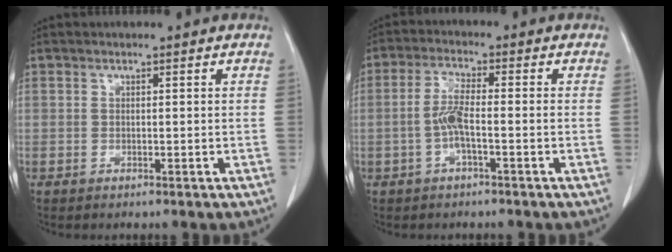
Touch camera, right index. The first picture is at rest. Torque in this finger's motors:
{"motor_torque": [0.99, -0.38, 0.44, 0.13]}